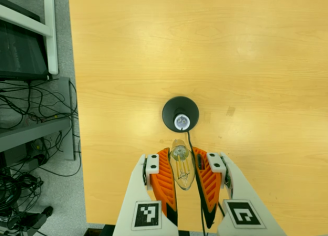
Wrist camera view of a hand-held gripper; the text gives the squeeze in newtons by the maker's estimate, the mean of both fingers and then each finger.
{"total": 22.3, "left": 24.9, "right": 19.7}